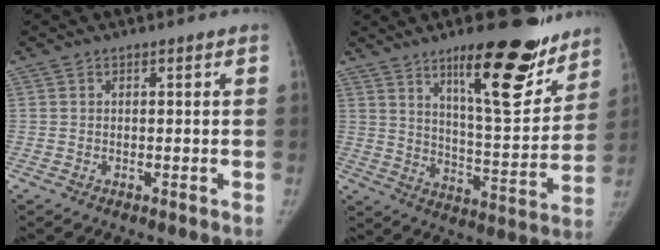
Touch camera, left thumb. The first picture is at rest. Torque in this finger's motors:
{"motor_torque": [0.57, -0.17, 1.50, -1.27, 0.17]}